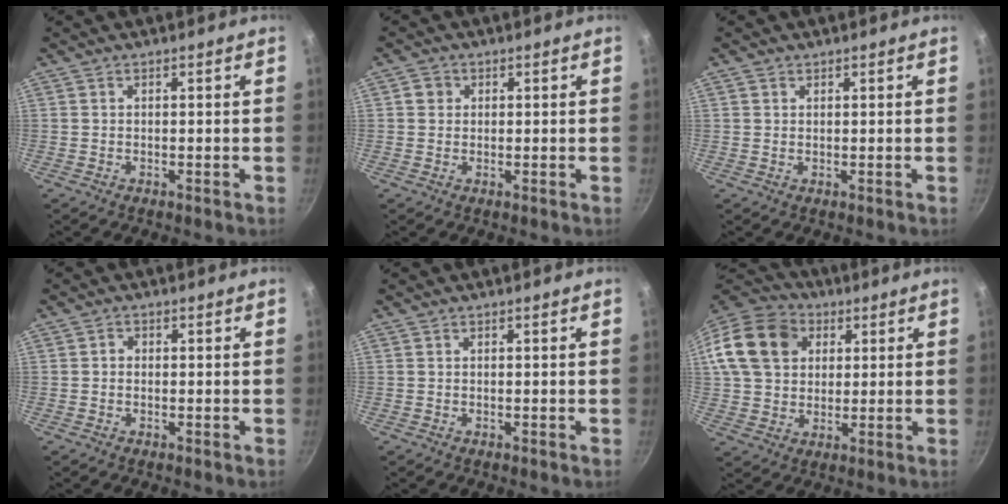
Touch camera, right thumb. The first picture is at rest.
{"total": 2.3, "force": [0.4, 2.1, 0.7], "torque": [-0.001, 0.004, 0.003]}
{"total": 1.0, "force": [0.6, 0.7, 0.3], "torque": [-0.002, -0.001, 0.009]}
{"total": 1.0, "force": [-0.2, 0.9, 0.4], "torque": [-0.006, 0.005, -0.004]}
{"total": 0.0}
{"total": 18.2, "force": [5.0, 14.3, 10.2], "torque": [-0.187, 0.025, 0.080]}